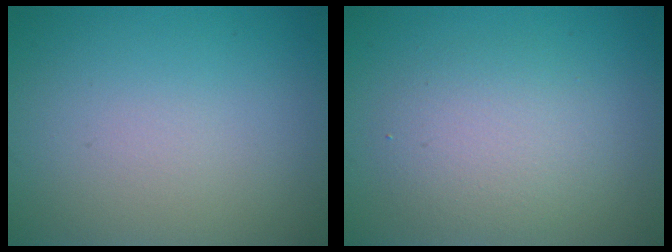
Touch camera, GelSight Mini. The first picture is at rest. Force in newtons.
{"total": 3.5, "press": 3.5, "slide": 0.2}